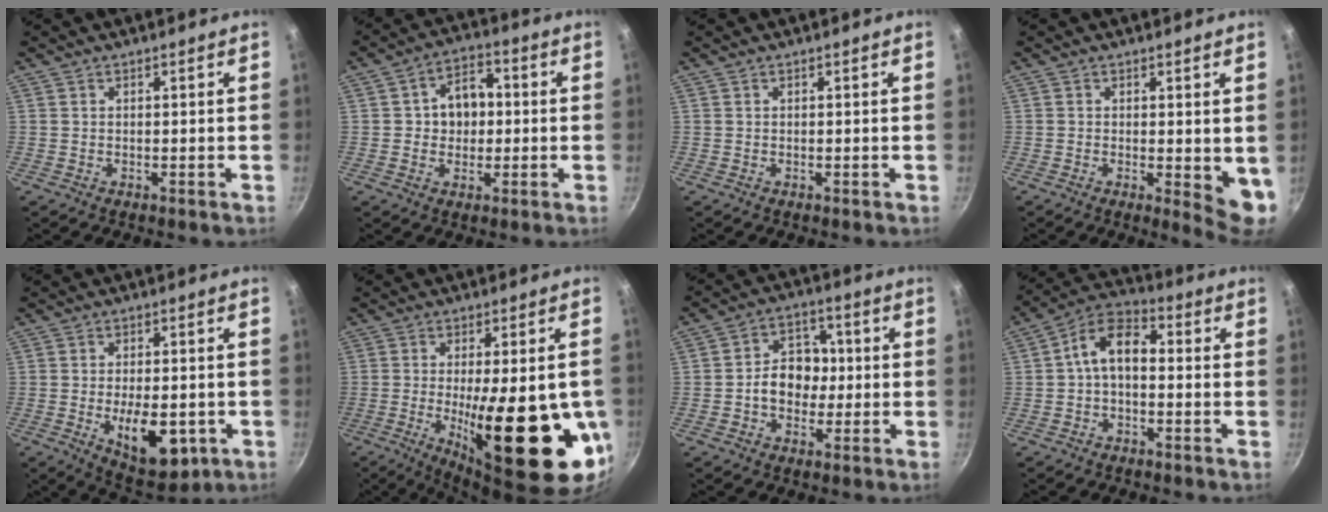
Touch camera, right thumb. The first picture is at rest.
{"total": 8.2, "force": [0.4, 6.4, 5.1], "torque": [-0.036, 0.012, -0.003]}
{"total": 0.0}
{"total": 6.1, "force": [0.1, 2.3, 5.7], "torque": [-0.068, -0.016, 0.002]}
{"total": 12.5, "force": [-3.2, 6.4, 10.3], "torque": [-0.121, -0.001, -0.032]}
{"total": 24.5, "force": [-4.8, 7.7, 22.7], "torque": [-0.308, -0.016, -0.054]}
{"total": 9.1, "force": [-0.8, 7.2, 5.5], "torque": [-0.042, 0.025, -0.023]}
{"total": 8.5, "force": [-0.2, 5.2, 6.8], "torque": [-0.106, 0.039, -0.021]}